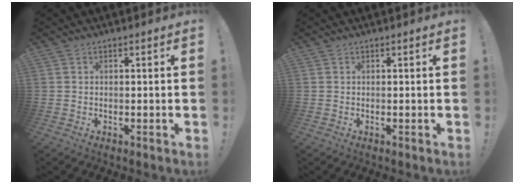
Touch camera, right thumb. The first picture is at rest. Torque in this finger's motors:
{"motor_torque": [-0.07, 0.15, -0.22, -0.03, -0.01]}